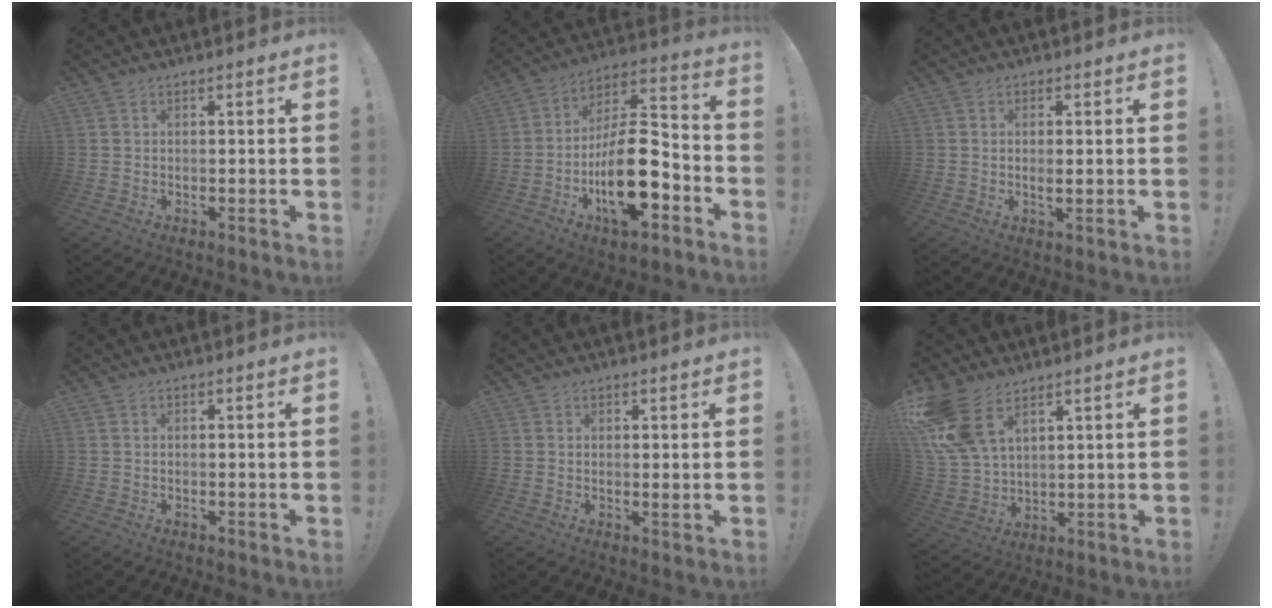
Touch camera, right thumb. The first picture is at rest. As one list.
[{"total": 20.7, "force": [-7.4, 8.9, 17.1], "torque": [-0.299, 0.043, -0.115]}, {"total": 2.3, "force": [0.1, 0.5, 2.3], "torque": [-0.027, -0.007, -0.002]}, {"total": 0.0}, {"total": 1.0, "force": [0.5, 0.3, 0.8], "torque": [-0.003, -0.006, 0.007]}, {"total": 14.7, "force": [8.5, 8.3, 8.7], "torque": [-0.173, -0.041, 0.166]}]